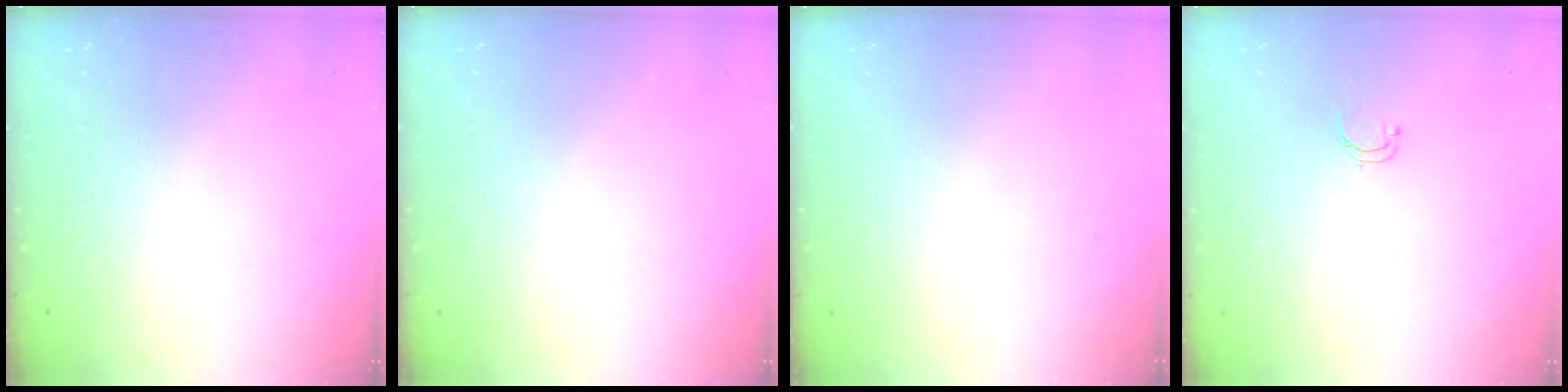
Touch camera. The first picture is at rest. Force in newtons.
{"total": 0.0}
{"total": 0.0}
{"total": 3.1, "press": 3.1, "slide": 0.4}